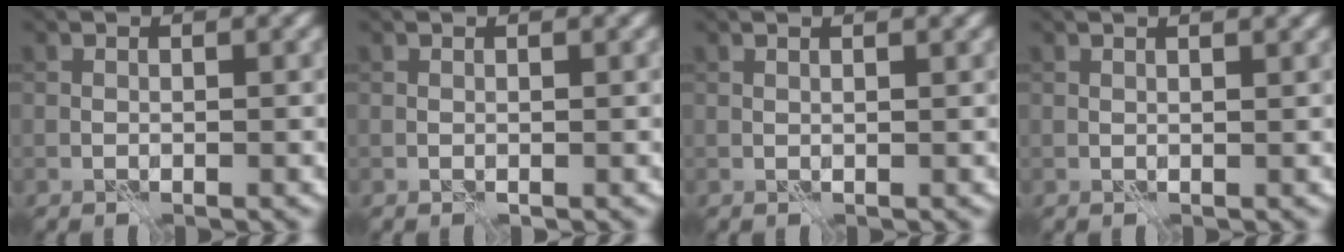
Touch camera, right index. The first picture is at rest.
{"total": 0.0}
{"total": 1.8, "force": [1.1, 0.6, 1.2], "torque": [-0.010, -0.001, -0.001]}
{"total": 2.3, "force": [1.5, 0.8, 1.5], "torque": [-0.008, 0.003, -0.001]}